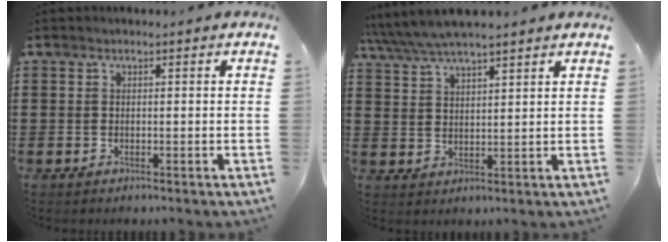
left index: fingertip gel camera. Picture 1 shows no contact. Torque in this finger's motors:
{"motor_torque": [1.75, 0.39, 1.05, 0.21]}